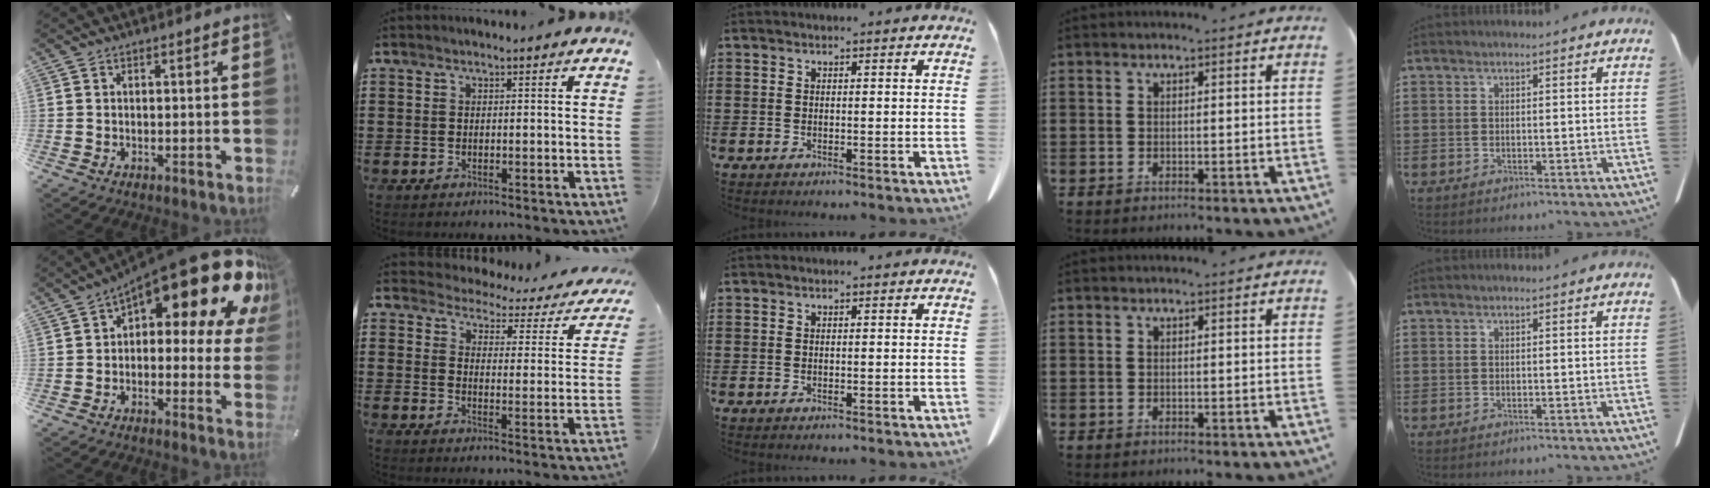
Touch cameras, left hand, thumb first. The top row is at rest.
{"thumb": {"total": 21.4, "force": [12.1, 8.4, 15.5], "torque": [-0.217, -0.085, 0.201]}, "index": {"total": 2.8, "force": [2.8, 0.5, 0.1], "torque": [-0.024, -0.027, 0.040]}}